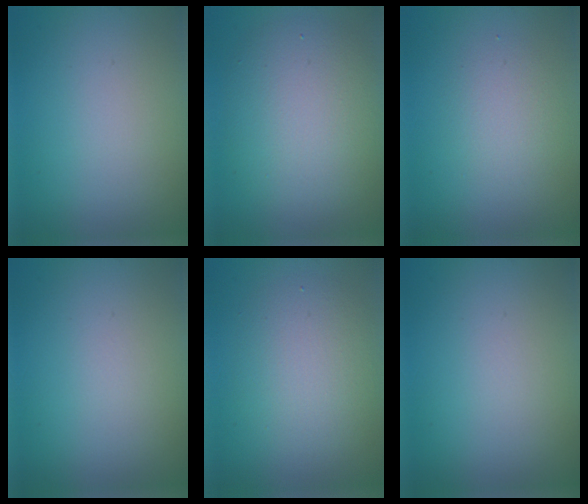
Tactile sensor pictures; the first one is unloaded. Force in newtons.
{"total": 6.5, "press": 6.5, "slide": 0.1}
{"total": 2.2, "press": 2.2, "slide": 0.0}
{"total": 0.0}
{"total": 4.2, "press": 4.2, "slide": 0.0}
{"total": 0.0}